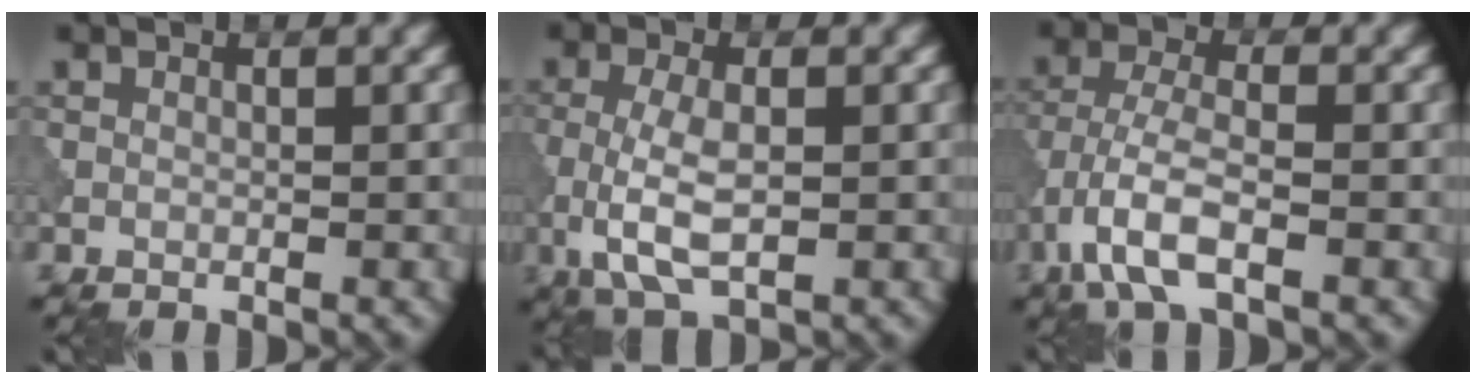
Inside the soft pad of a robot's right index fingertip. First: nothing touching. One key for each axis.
{"total": 5.1, "fx": -0.9, "fy": 2.1, "fz": 4.5, "tx": -0.103, "ty": -0.005, "tz": -0.017}
{"total": 5.7, "fx": -2.9, "fy": 2.0, "fz": 4.5, "tx": -0.102, "ty": -0.002, "tz": -0.068}